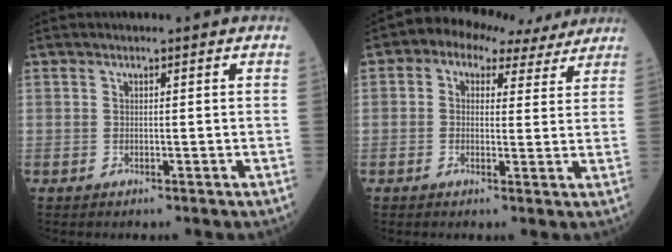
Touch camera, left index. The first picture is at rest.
{"total": 7.6, "force": [5.0, 4.6, 3.3], "torque": [-0.049, 0.034, 0.060]}